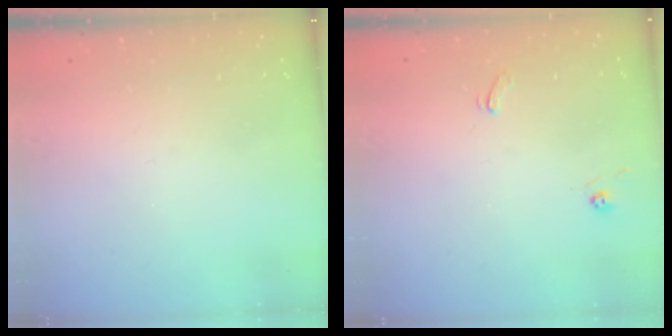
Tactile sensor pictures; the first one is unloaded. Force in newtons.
{"total": 2.9, "press": 2.9, "slide": 0.3}